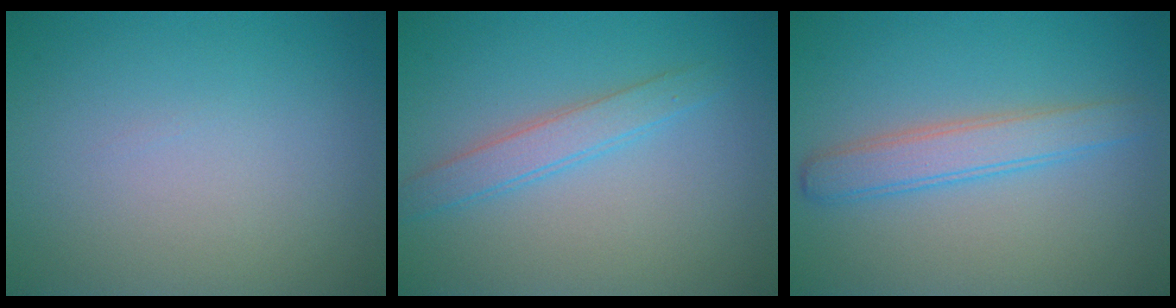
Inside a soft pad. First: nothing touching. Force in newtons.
{"total": 2.5, "press": 2.5, "slide": 0.2}
{"total": 3.2, "press": 3.2, "slide": 0.1}